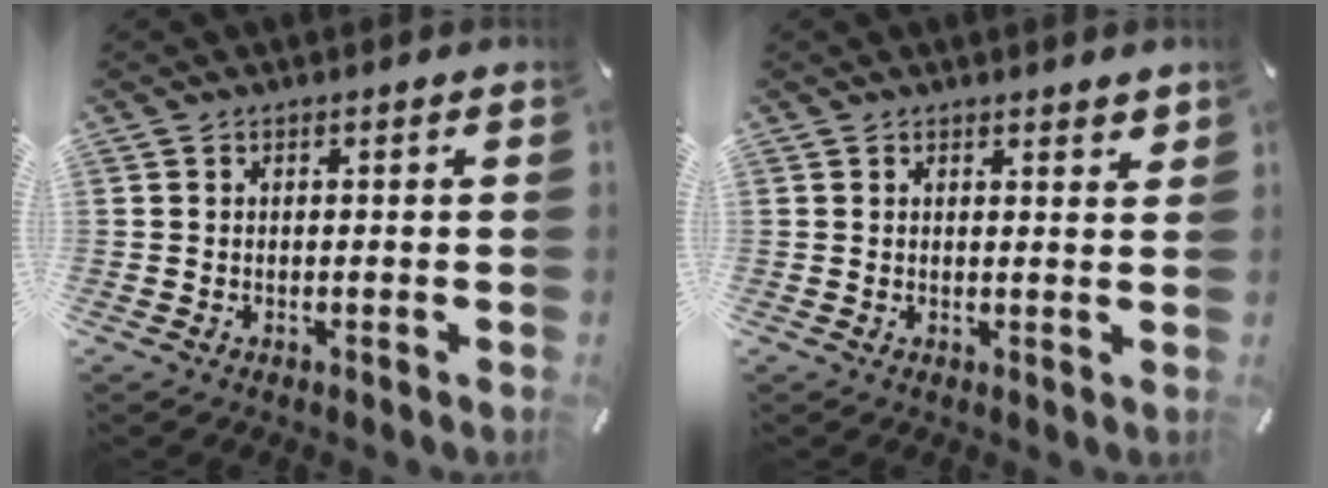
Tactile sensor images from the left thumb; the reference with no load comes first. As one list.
[{"total": 1.6, "force": [1.5, 0.2, 0.5], "torque": [-0.004, -0.010, 0.026]}]